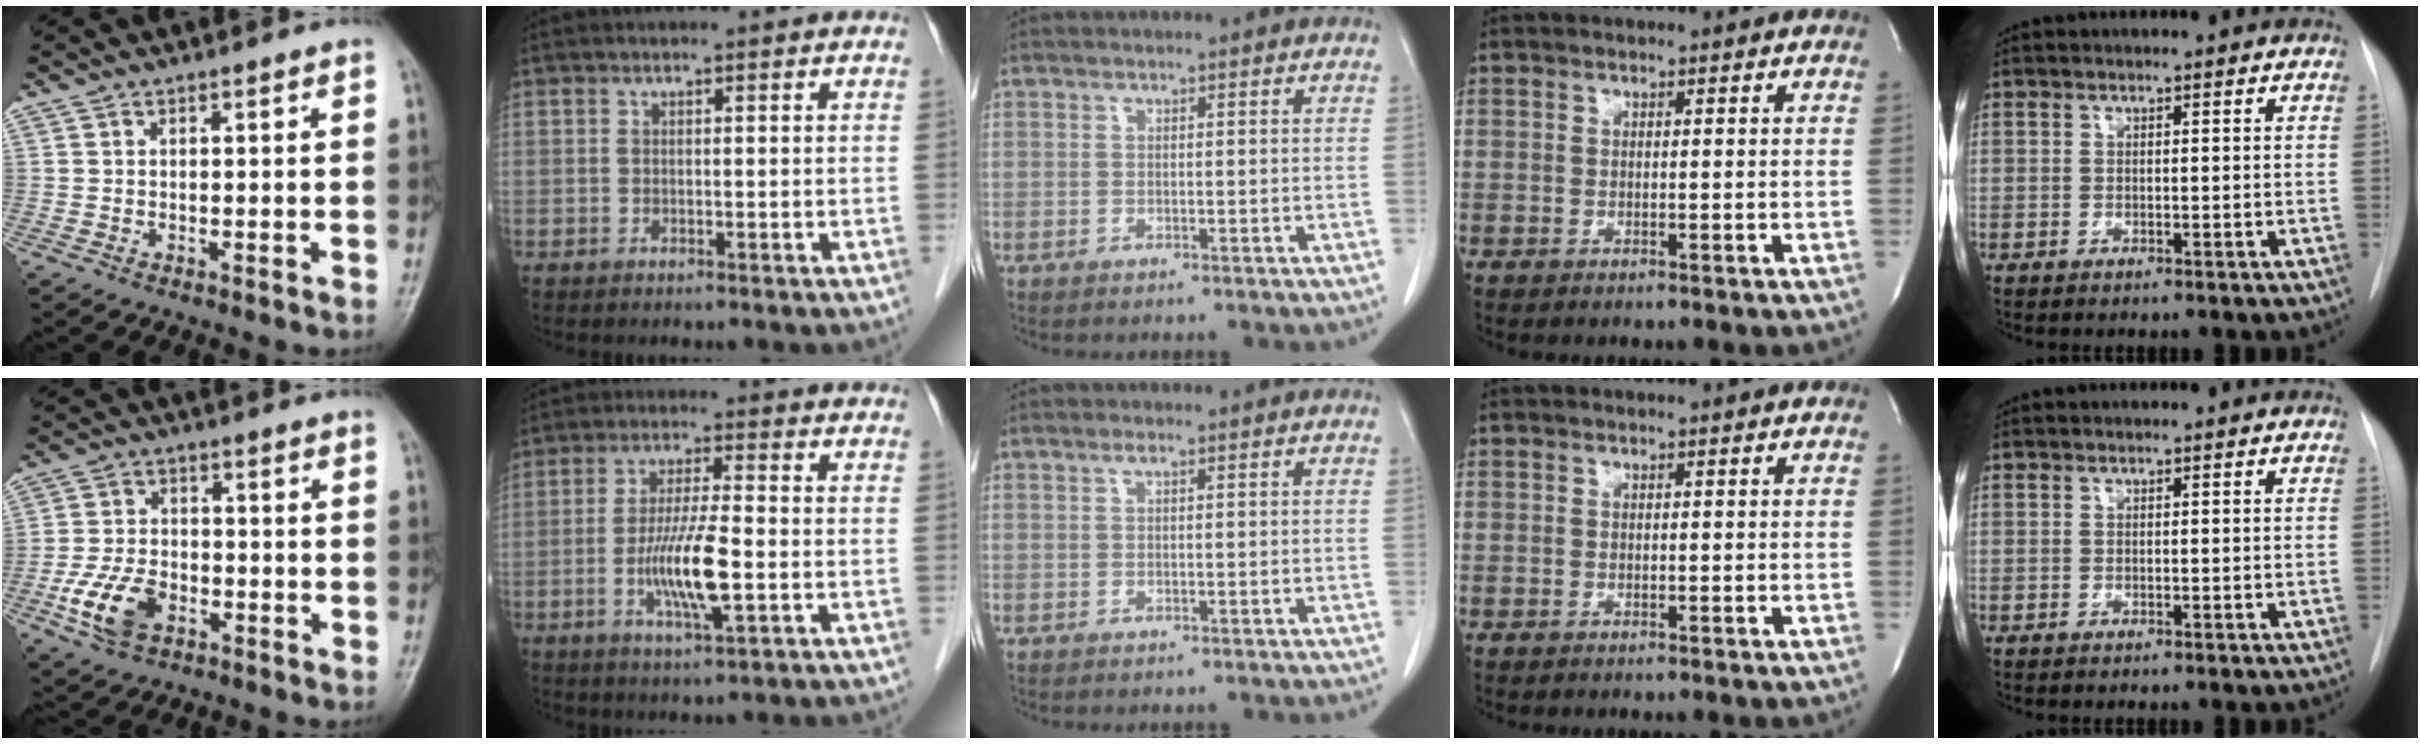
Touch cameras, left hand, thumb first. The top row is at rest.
{"thumb": {"total": 9.4, "force": [-3.8, 6.0, 6.2], "torque": [-0.118, 0.014, -0.071]}, "index": {"total": 8.8, "force": [-2.2, 0.9, 8.5], "torque": [-0.164, -0.010, -0.047]}, "middle": {"total": 0.6, "force": [0.3, 0.1, 0.5], "torque": [-0.010, 0.002, 0.005]}}